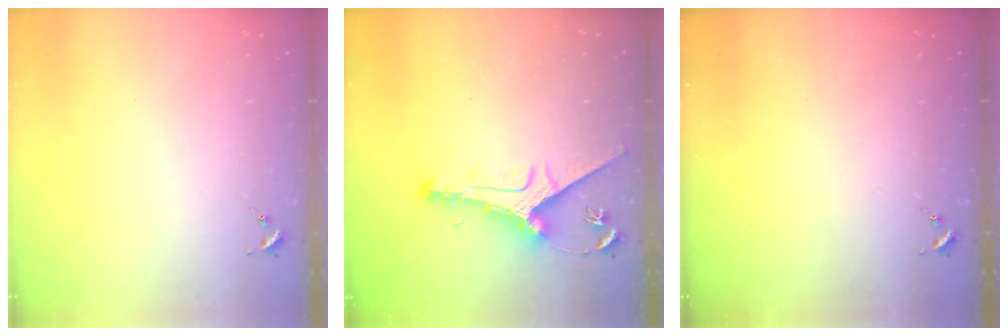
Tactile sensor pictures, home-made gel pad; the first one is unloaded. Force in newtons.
{"total": 9.9, "press": 9.8, "slide": 1.0}
{"total": 0.0}